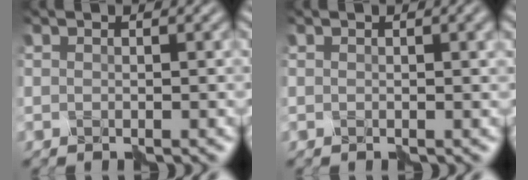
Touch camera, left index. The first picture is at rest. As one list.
[{"total": 1.1, "force": [0.4, 0.2, 1.0], "torque": [-0.017, 0.003, 0.002]}]